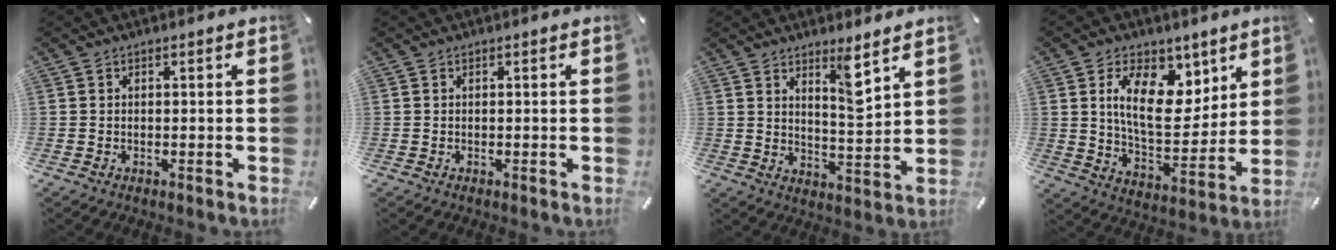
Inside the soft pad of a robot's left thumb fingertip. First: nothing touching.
{"total": 0.0}
{"total": 7.3, "force": [5.5, 1.4, 4.5], "torque": [-0.066, -0.044, 0.090]}
{"total": 15.5, "force": [6.6, 9.5, 10.3], "torque": [-0.162, -0.029, 0.120]}